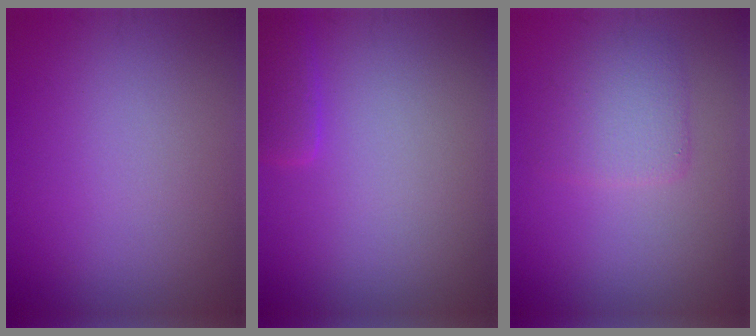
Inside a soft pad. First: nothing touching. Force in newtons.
{"total": 1.9, "press": 1.9, "slide": 0.1}
{"total": 2.9, "press": 2.9, "slide": 0.3}